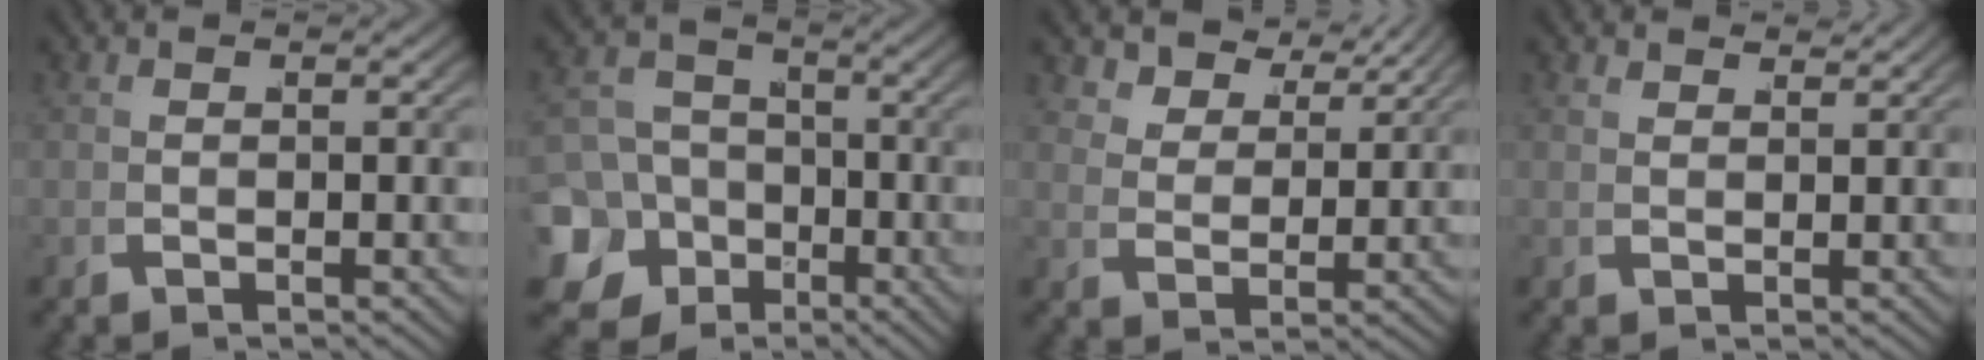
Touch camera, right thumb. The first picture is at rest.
{"total": 13.0, "force": [-4.6, 11.0, 5.1], "torque": [-0.083, -0.063, -0.065]}
{"total": 4.4, "force": [4.0, 1.3, 1.4], "torque": [-0.024, 0.004, 0.075]}
{"total": 2.0, "force": [2.0, -0.1, 0.0], "torque": [0.007, 0.001, 0.040]}